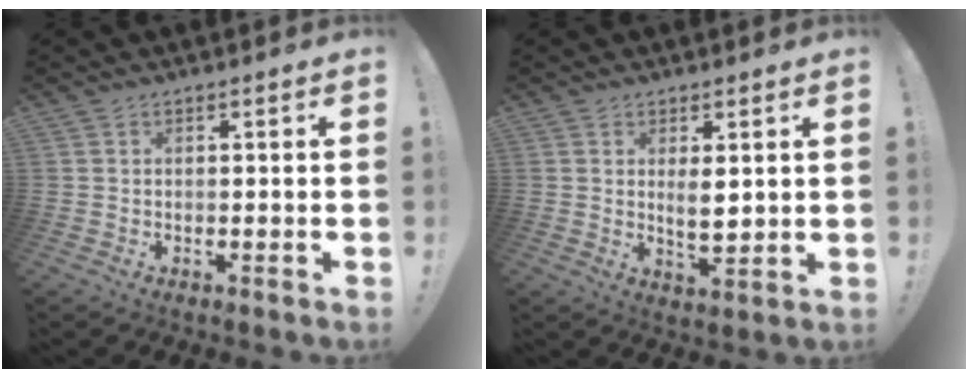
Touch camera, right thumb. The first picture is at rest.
{"total": 5.0, "force": [1.5, 2.2, 4.2], "torque": [-0.064, -0.009, 0.025]}